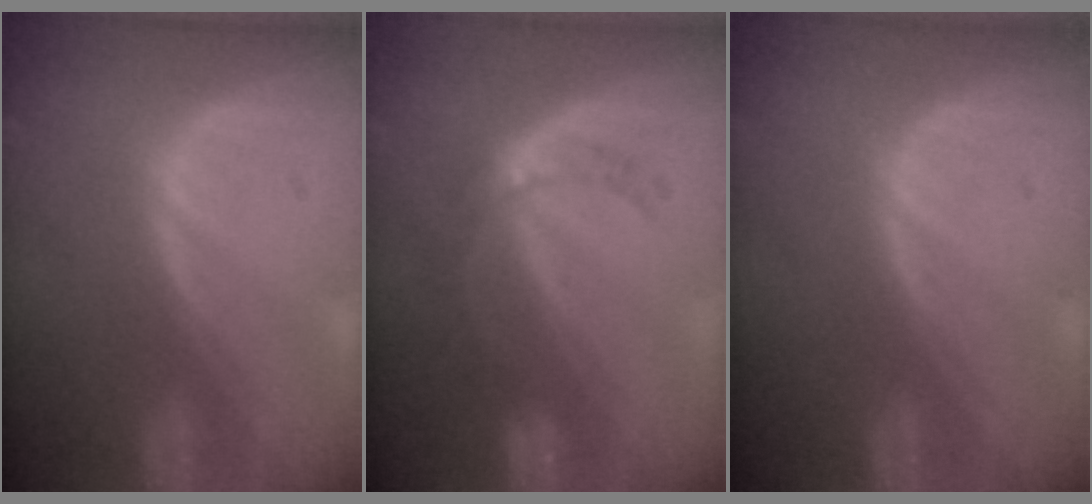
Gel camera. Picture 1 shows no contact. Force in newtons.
{"total": 5.2, "press": 4.7, "slide": 2.4}
{"total": 0.0}